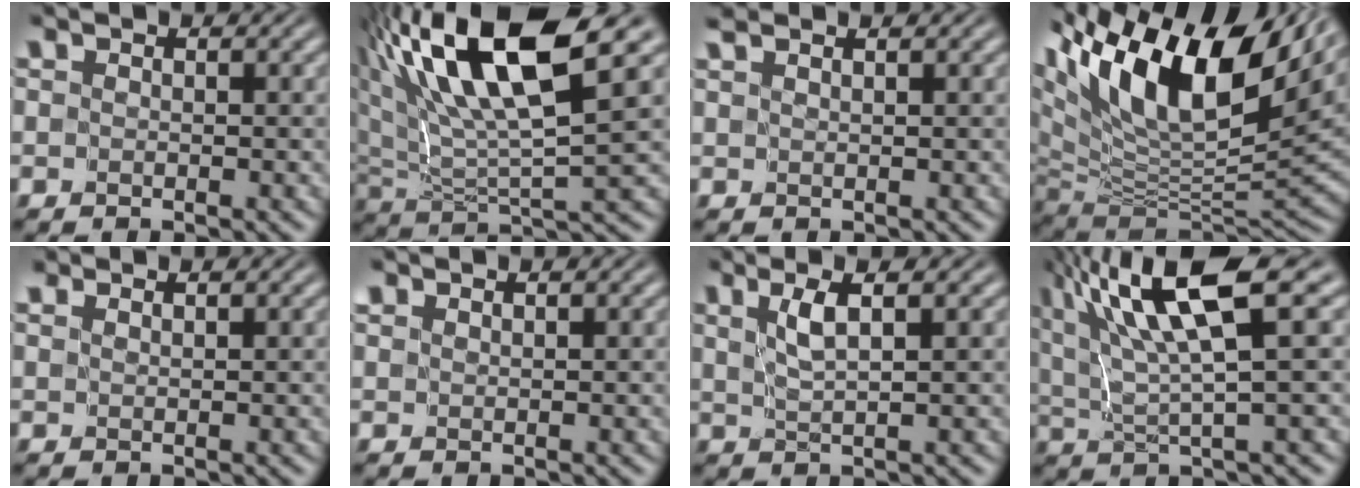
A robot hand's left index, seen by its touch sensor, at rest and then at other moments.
{"total": 12.7, "force": [6.3, 3.3, 10.5], "torque": [-0.206, 0.021, 0.116]}
{"total": 2.1, "force": [1.8, 0.3, 0.9], "torque": [-0.008, 0.000, 0.020]}
{"total": 15.6, "force": [7.6, 6.8, 11.8], "torque": [-0.222, 0.033, 0.133]}
{"total": 1.7, "force": [1.7, 0.3, 0.4], "torque": [-0.005, -0.005, 0.026]}
{"total": 1.2, "force": [1.2, 0.1, 0.2], "torque": [-0.005, 0.001, 0.021]}
{"total": 2.8, "force": [1.5, 0.4, 2.4], "torque": [-0.041, 0.002, 0.030]}
{"total": 11.0, "force": [5.7, 1.9, 9.2], "torque": [-0.164, 0.018, 0.105]}